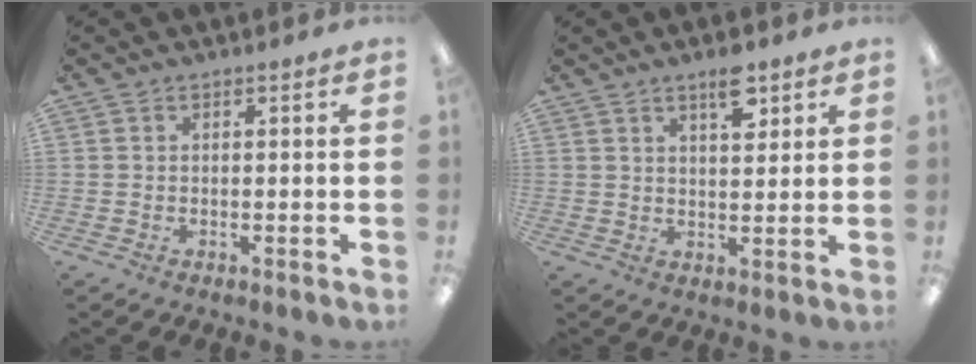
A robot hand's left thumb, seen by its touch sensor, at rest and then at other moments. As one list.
[{"total": 6.5, "force": [4.2, 2.6, 4.2], "torque": [-0.053, -0.021, 0.067]}]